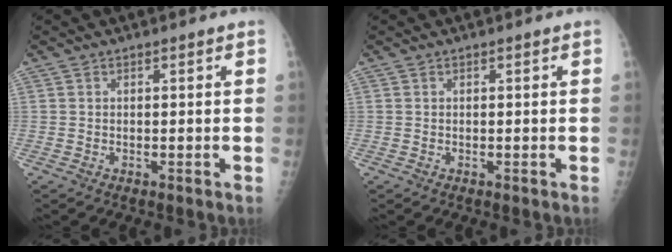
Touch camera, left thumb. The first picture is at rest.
{"total": 0.0}